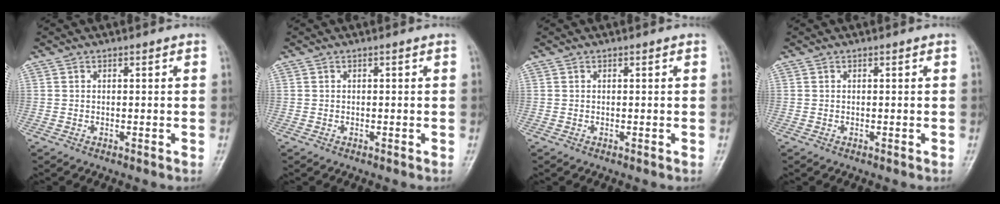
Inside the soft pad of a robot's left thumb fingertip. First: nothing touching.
{"total": 0.0}
{"total": 0.0}
{"total": 0.0}